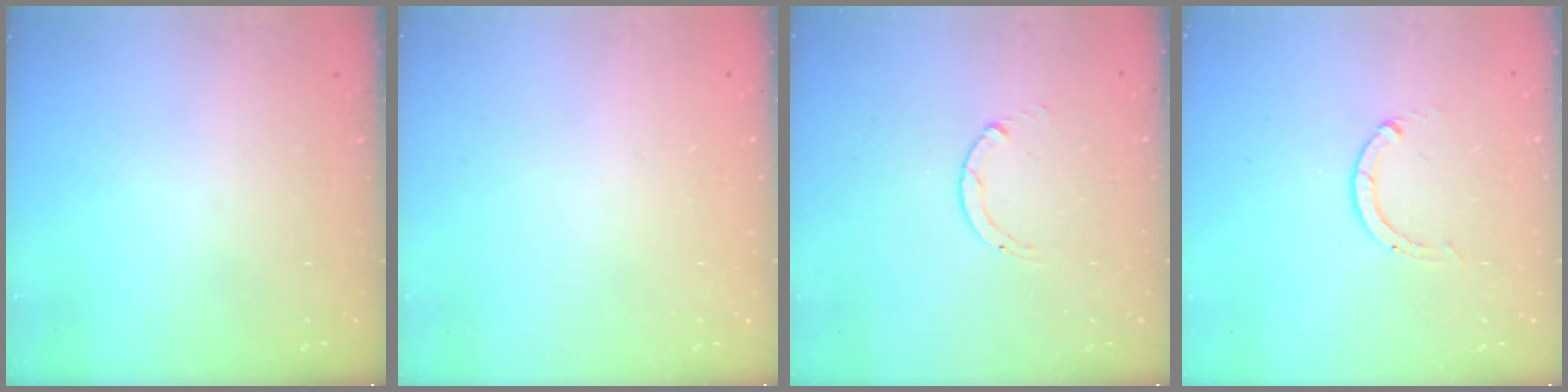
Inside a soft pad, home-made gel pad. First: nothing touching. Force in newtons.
{"total": 2.4, "press": 2.4, "slide": 0.2}
{"total": 0.8, "press": 0.7, "slide": 0.1}
{"total": 0.0}